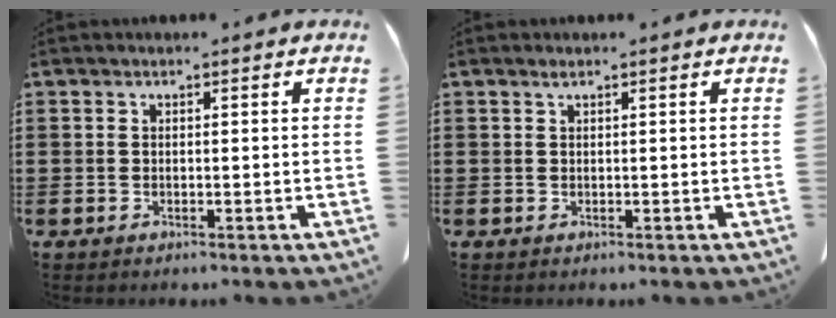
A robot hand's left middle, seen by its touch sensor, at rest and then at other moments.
{"total": 0.5, "force": [0.3, 0.0, 0.4], "torque": [-0.009, 0.000, 0.007]}